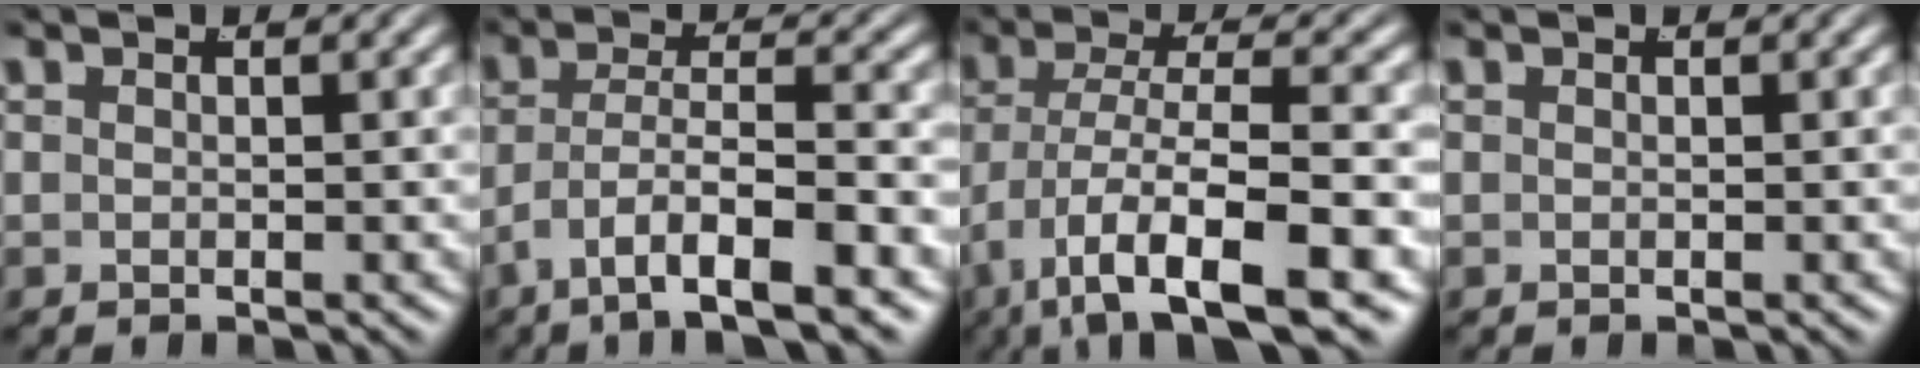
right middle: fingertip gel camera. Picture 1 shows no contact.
{"total": 6.1, "force": [-3.2, 2.1, 4.7], "torque": [-0.094, -0.024, -0.039]}
{"total": 9.7, "force": [-6.4, 3.3, 6.4], "torque": [-0.129, -0.041, -0.077]}
{"total": 0.0}